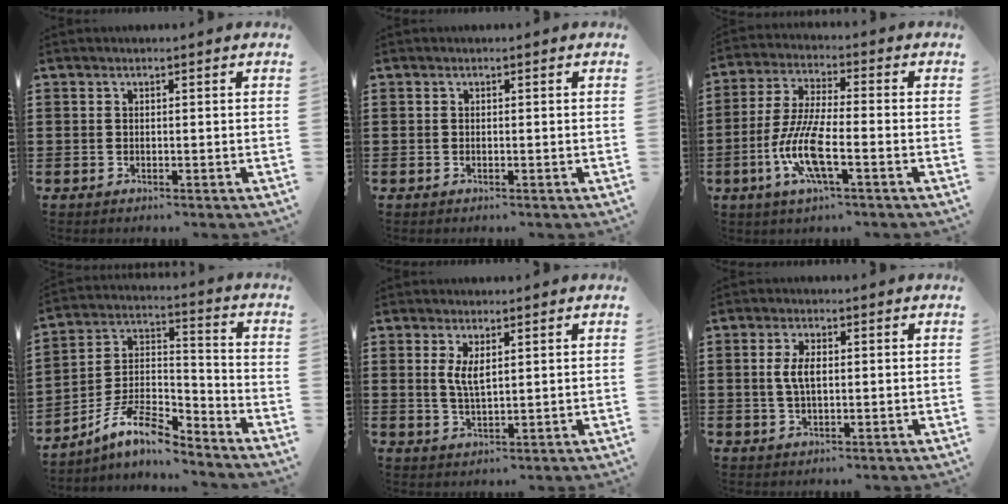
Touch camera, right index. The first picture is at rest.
{"total": 0.0}
{"total": 9.6, "force": [-3.7, 2.3, 8.5], "torque": [-0.193, -0.015, -0.074]}
{"total": 10.2, "force": [-8.2, 2.5, 5.5], "torque": [-0.118, 0.011, -0.164]}
{"total": 3.4, "force": [1.2, 1.2, 3.0], "torque": [-0.062, 0.004, 0.020]}
{"total": 3.9, "force": [0.4, 1.7, 3.5], "torque": [-0.078, 0.004, 0.002]}